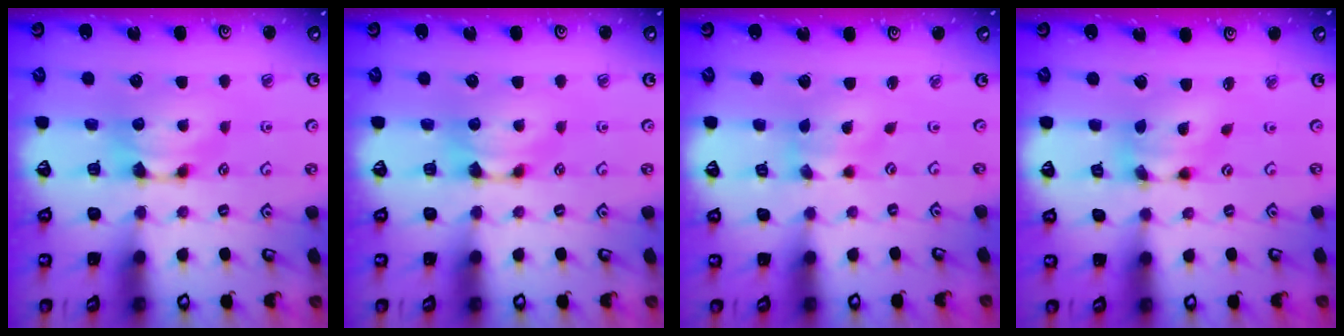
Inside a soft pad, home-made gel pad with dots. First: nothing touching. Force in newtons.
{"total": 0.0}
{"total": 1.3, "press": 0.7, "slide": 1.1}
{"total": 4.8, "press": 4.4, "slide": 2.0}